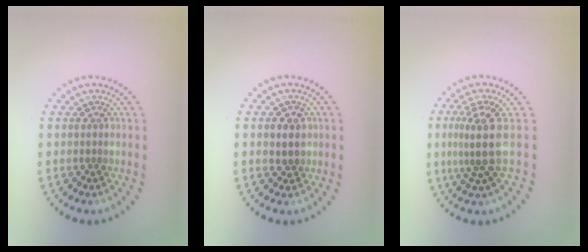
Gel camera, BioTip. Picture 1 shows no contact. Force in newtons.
{"total": 2.1, "press": 2.0, "slide": 0.6}
{"total": 3.3, "press": 2.5, "slide": 2.3}